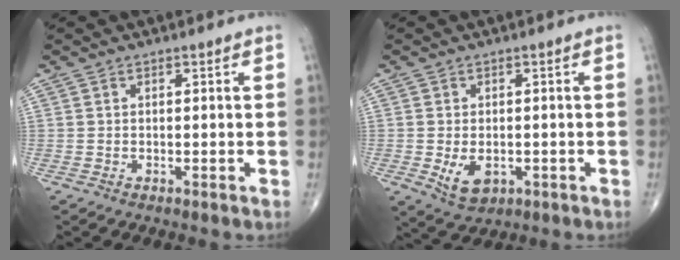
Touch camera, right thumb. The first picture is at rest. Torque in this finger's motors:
{"motor_torque": [-0.17, 0.27, 0.00, -0.09, 0.11]}